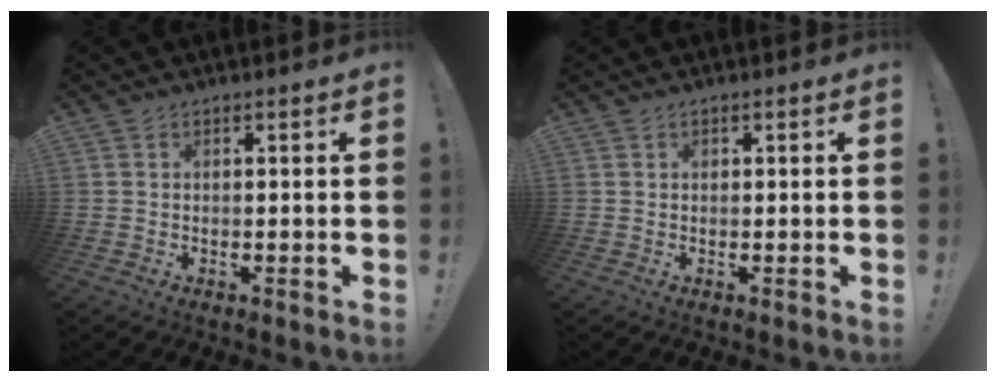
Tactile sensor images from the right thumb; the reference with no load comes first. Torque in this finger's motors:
{"motor_torque": [-0.10, 0.04, 0.22, -0.18, -0.11]}